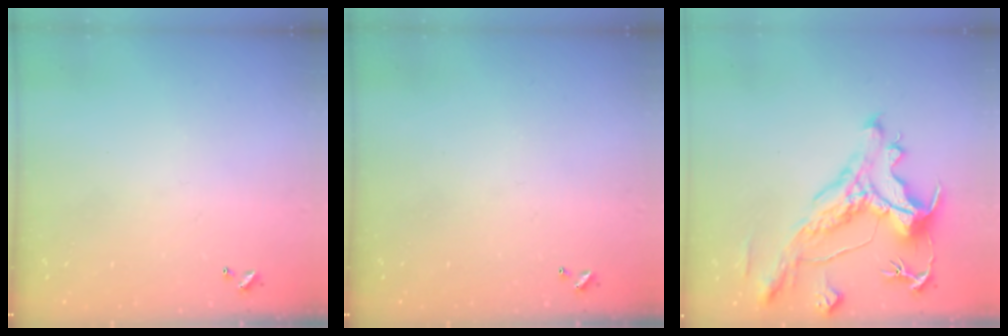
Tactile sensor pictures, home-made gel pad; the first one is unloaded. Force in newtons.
{"total": 0.0}
{"total": 5.0, "press": 4.7, "slide": 1.8}